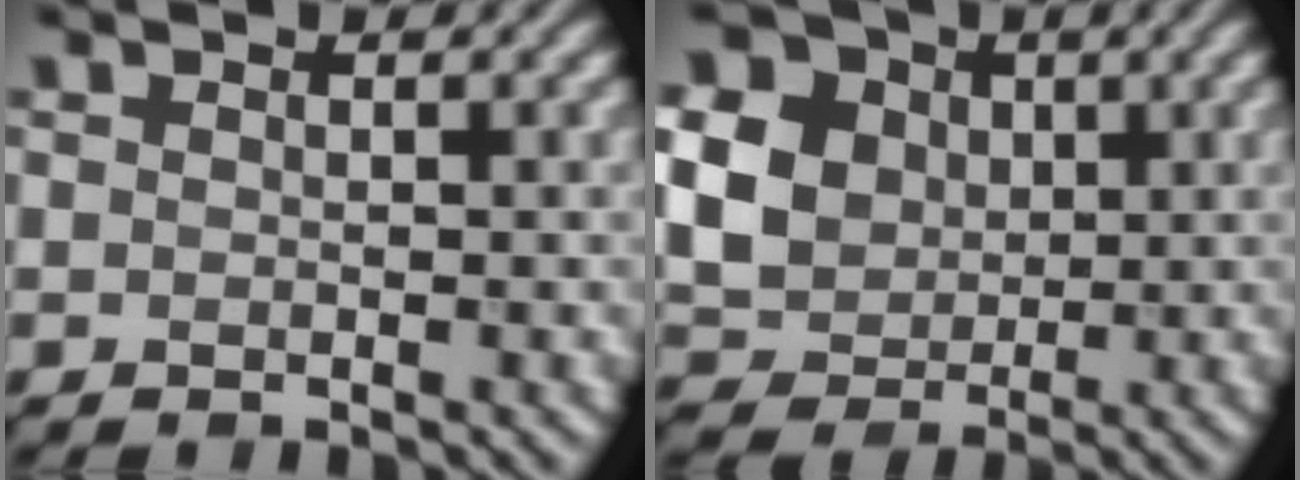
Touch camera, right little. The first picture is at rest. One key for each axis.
{"total": 12.5, "fx": 3.1, "fy": 10.5, "fz": 6.0, "tx": -0.158, "ty": 0.016, "tz": 0.061}